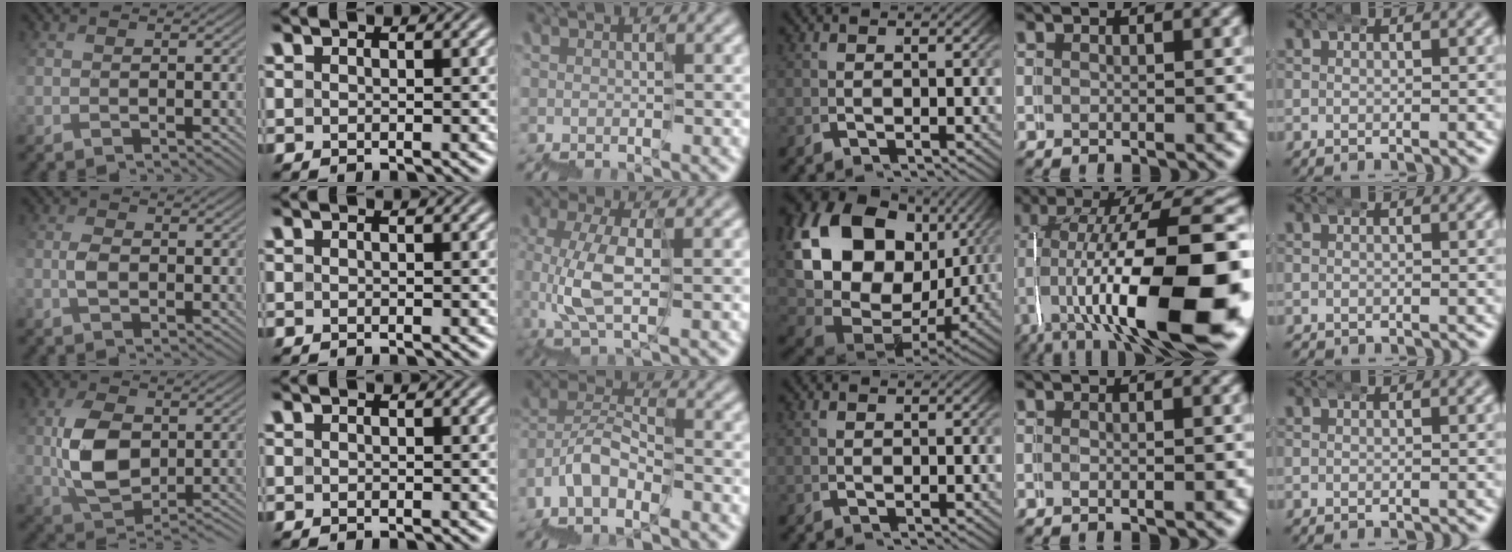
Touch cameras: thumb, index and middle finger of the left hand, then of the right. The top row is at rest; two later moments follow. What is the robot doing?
{"motion": "wrap", "object": "belt"}